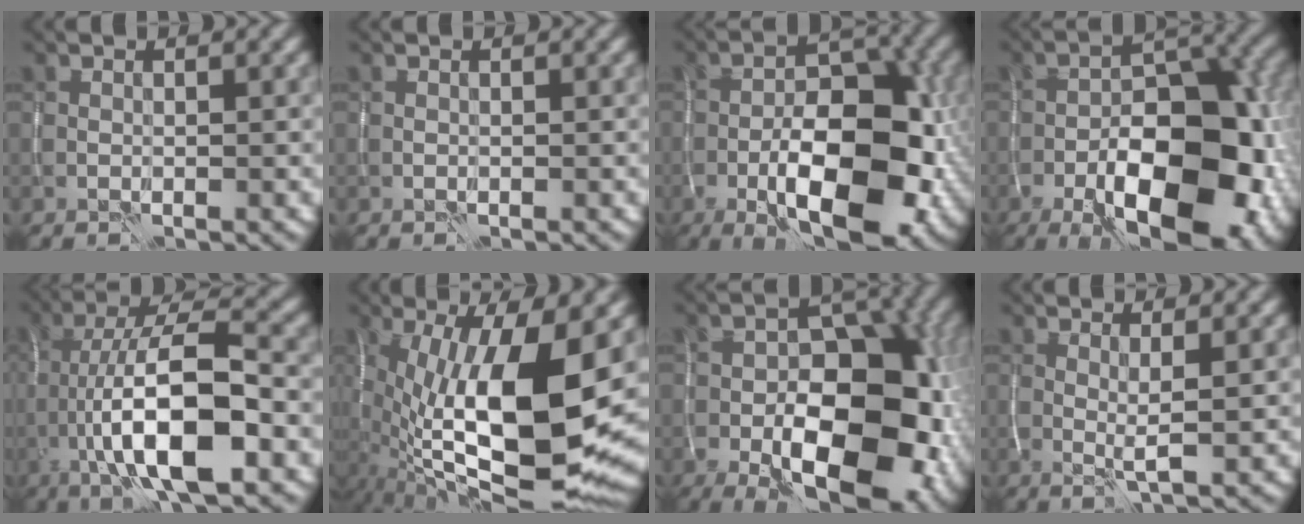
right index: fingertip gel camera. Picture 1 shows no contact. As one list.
[{"total": 0.0}, {"total": 11.8, "force": [-4.0, 5.4, 9.7], "torque": [-0.156, -0.005, -0.066]}, {"total": 13.8, "force": [-5.4, 6.5, 10.9], "torque": [-0.149, -0.005, -0.088]}, {"total": 11.4, "force": [-3.8, 3.2, 10.3], "torque": [-0.177, 0.015, -0.070]}, {"total": 16.9, "force": [-1.8, 6.5, 15.5], "torque": [-0.275, -0.007, -0.024]}, {"total": 14.7, "force": [-4.4, 8.3, 11.4], "torque": [-0.155, -0.018, -0.070]}, {"total": 1.9, "force": [0.3, 0.2, 1.9], "torque": [-0.033, -0.010, 0.008]}]